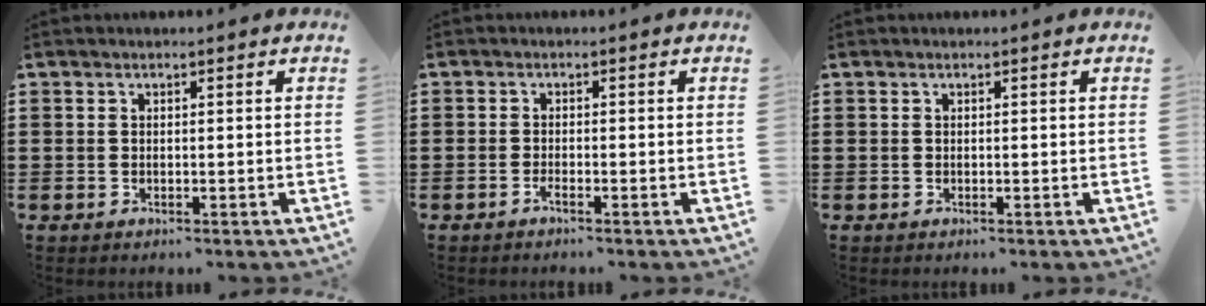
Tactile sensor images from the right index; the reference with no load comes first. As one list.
[{"total": 0.8, "force": [-0.7, -0.1, 0.4], "torque": [-0.008, -0.001, -0.013]}, {"total": 0.0}]